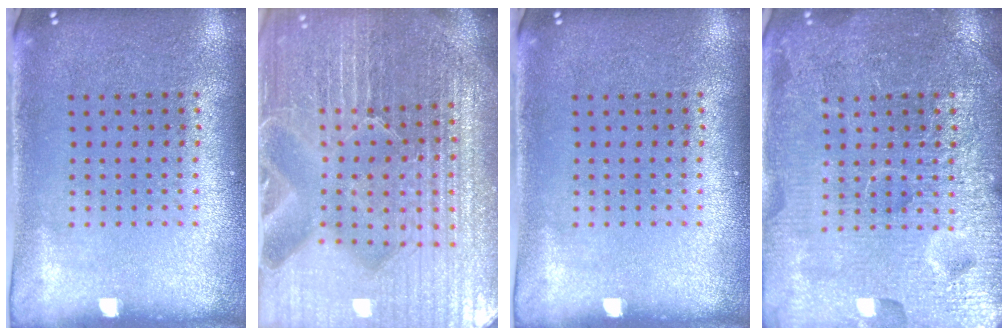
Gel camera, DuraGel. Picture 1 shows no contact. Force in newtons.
{"total": 6.7, "press": 5.9, "slide": 3.2}
{"total": 0.0}
{"total": 6.9, "press": 6.9, "slide": 0.9}